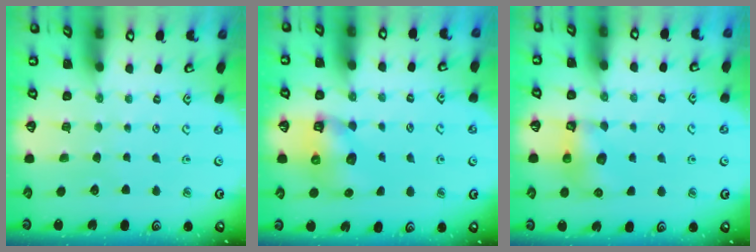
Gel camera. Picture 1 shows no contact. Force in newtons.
{"total": 7.4, "press": 7.3, "slide": 0.9}
{"total": 6.9, "press": 6.9, "slide": 0.2}